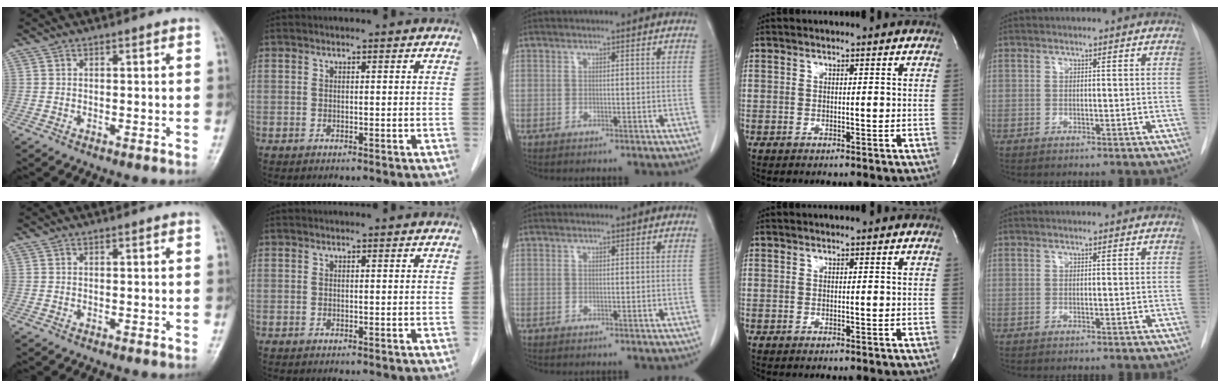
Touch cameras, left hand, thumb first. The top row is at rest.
{}